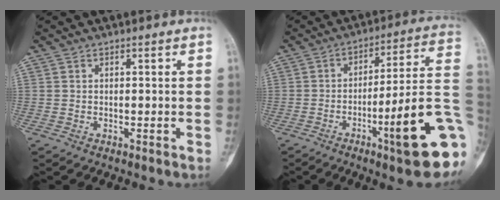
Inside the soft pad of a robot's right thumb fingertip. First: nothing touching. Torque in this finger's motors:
{"motor_torque": [1.11, 0.47, 1.39, -1.37, 0.45]}